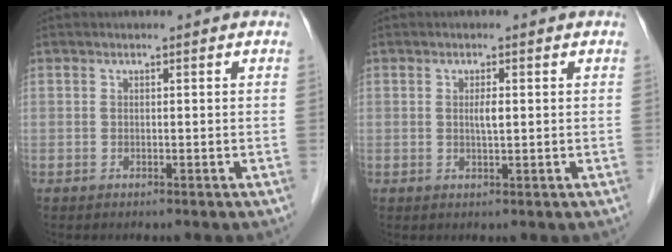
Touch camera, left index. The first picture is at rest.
{"total": 1.6, "force": [0.2, 0.2, 1.6], "torque": [-0.031, 0.000, 0.004]}